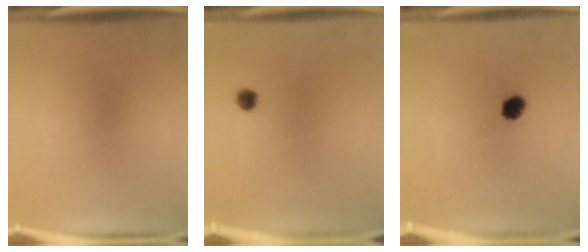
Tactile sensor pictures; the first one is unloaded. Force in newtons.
{"total": 1.8}
{"total": 2.6}